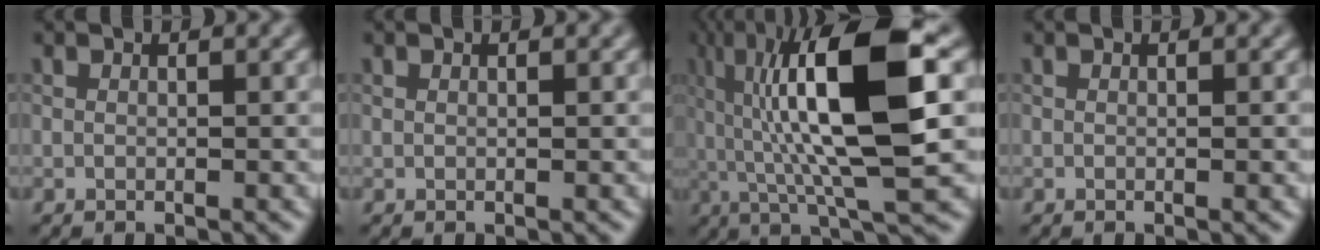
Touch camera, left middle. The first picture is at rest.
{"total": 0.0}
{"total": 11.9, "force": [1.6, 2.5, 11.5], "torque": [-0.207, 0.015, 0.042]}
{"total": 0.6, "force": [0.0, 0.3, 0.6], "torque": [-0.001, 0.000, -0.004]}